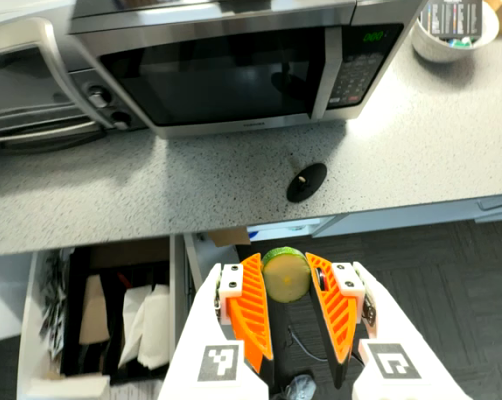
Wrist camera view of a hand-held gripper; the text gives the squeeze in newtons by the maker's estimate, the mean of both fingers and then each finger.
{"total": 8.5, "left": 8.2, "right": 8.9}